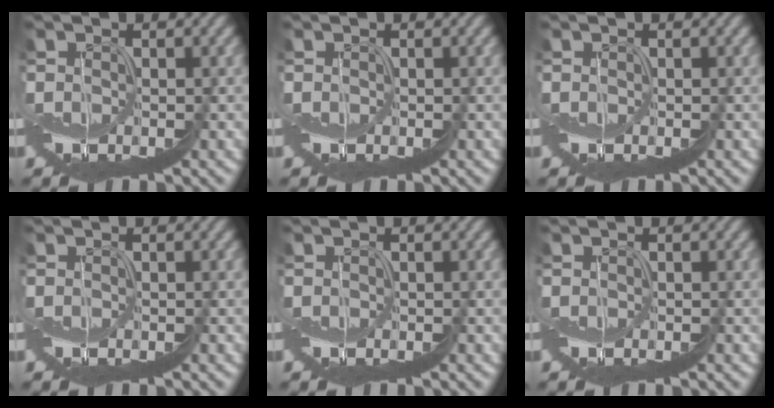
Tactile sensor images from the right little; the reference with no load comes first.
{"total": 0.0}
{"total": 0.0}
{"total": 0.0}
{"total": 0.0}
{"total": 0.0}